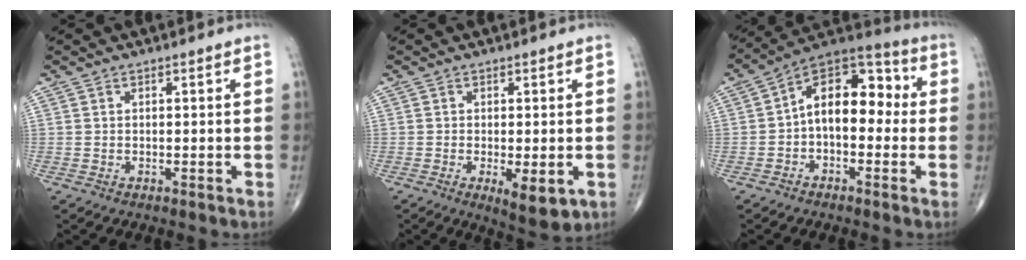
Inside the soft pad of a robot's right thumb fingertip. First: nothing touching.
{"total": 6.3, "force": [-1.8, 2.3, 5.6], "torque": [-0.080, -0.016, -0.022]}
{"total": 13.8, "force": [-0.2, 8.3, 11.0], "torque": [-0.133, 0.048, -0.021]}